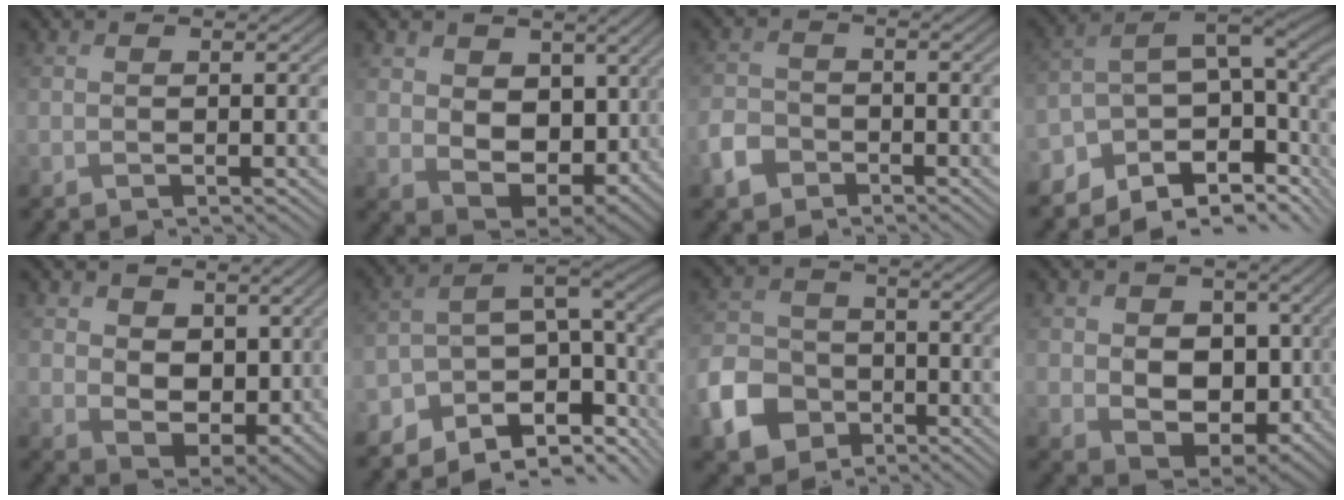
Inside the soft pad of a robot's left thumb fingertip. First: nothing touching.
{"total": 8.9, "force": [1.6, 6.5, 5.9], "torque": [-0.137, -0.017, 0.026]}
{"total": 3.7, "force": [-2.3, 2.6, 1.4], "torque": [-0.037, -0.003, -0.056]}
{"total": 11.3, "force": [-3.7, 5.8, 9.0], "torque": [-0.166, -0.017, -0.056]}
{"total": 8.5, "force": [3.3, 5.8, 5.2], "torque": [-0.131, -0.011, 0.057]}
{"total": 10.6, "force": [-4.6, 4.8, 8.3], "torque": [-0.145, -0.021, -0.064]}
{"total": 8.6, "force": [-4.2, 6.4, 3.8], "torque": [-0.100, -0.014, -0.097]}
{"total": 9.7, "force": [0.6, 7.2, 6.4], "torque": [-0.129, -0.016, 0.009]}